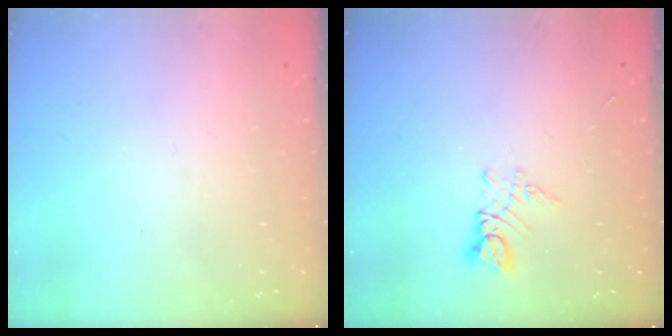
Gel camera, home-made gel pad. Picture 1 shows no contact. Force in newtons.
{"total": 3.5, "press": 3.5, "slide": 0.4}